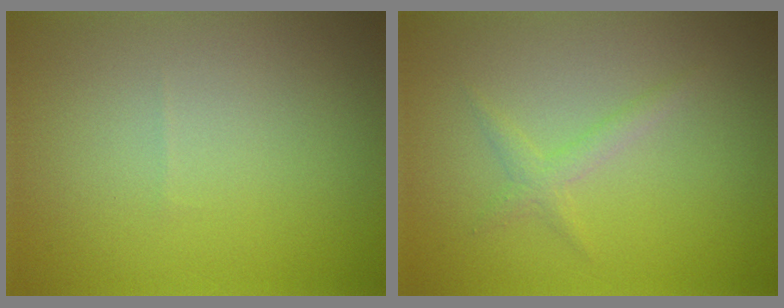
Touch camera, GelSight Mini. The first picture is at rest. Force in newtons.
{"total": 1.3, "press": 1.3, "slide": 0.1}